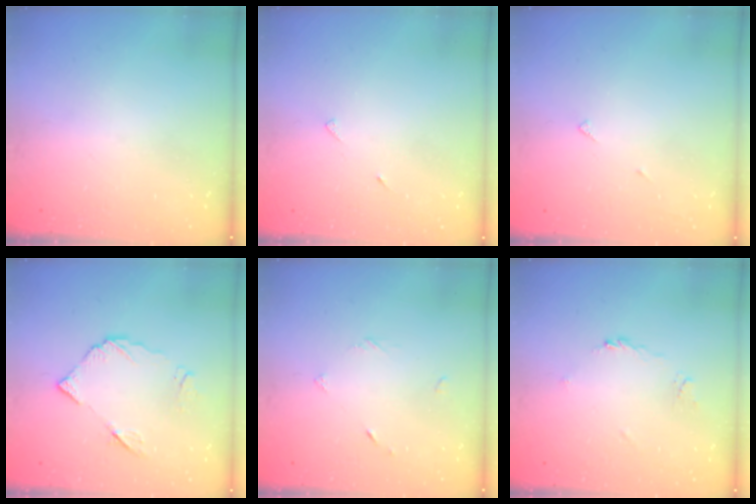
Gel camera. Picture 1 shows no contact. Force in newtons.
{"total": 5.0, "press": 5.0, "slide": 0.5}
{"total": 3.7, "press": 3.7, "slide": 0.3}
{"total": 7.8, "press": 7.7, "slide": 0.5}
{"total": 2.0, "press": 2.0, "slide": 0.2}
{"total": 3.7, "press": 3.6, "slide": 0.8}